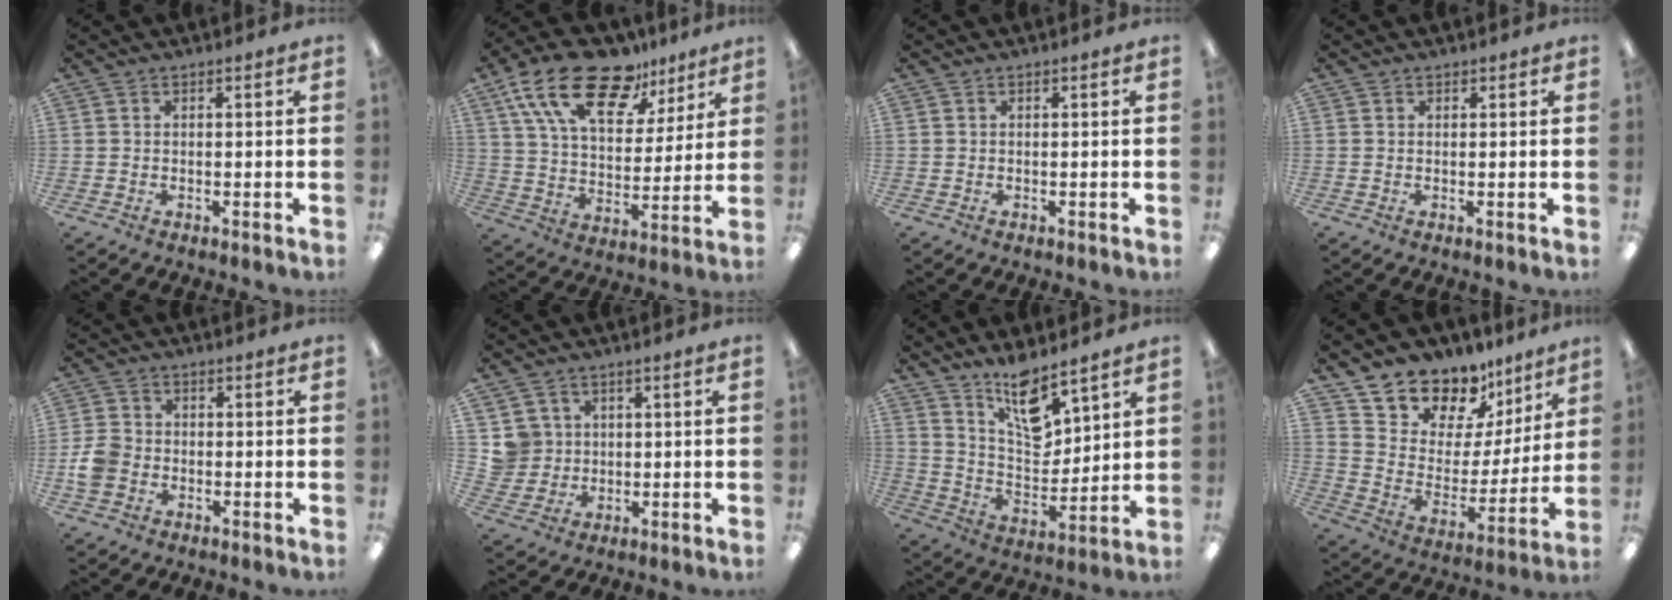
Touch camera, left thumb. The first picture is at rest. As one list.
[{"total": 20.7, "force": [13.6, 10.0, 11.9], "torque": [-0.211, -0.068, 0.240]}, {"total": 0.0}, {"total": 0.8, "force": [0.6, 0.6, 0.0], "torque": [0.007, -0.002, 0.010]}, {"total": 5.7, "force": [-1.6, 4.8, 2.8], "torque": [-0.051, 0.011, -0.029]}, {"total": 5.5, "force": [1.9, 5.1, 0.0], "torque": [-0.007, 0.002, 0.038]}, {"total": 12.6, "force": [9.7, 4.7, 6.5], "torque": [-0.107, -0.066, 0.174]}, {"total": 13.2, "force": [11.2, 6.8, 1.1], "torque": [-0.049, -0.106, 0.212]}]